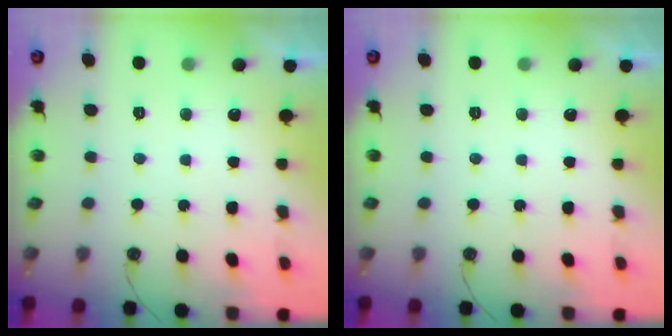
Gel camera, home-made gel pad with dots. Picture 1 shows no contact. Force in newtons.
{"total": 0.0}